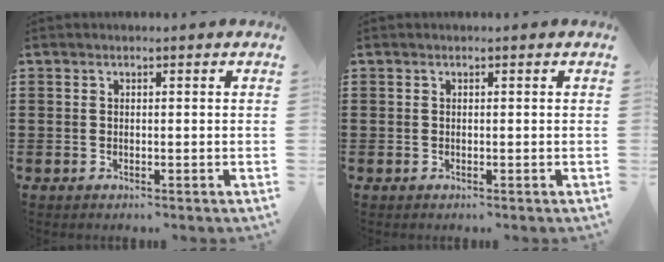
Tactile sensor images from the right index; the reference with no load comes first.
{"total": 0.0}